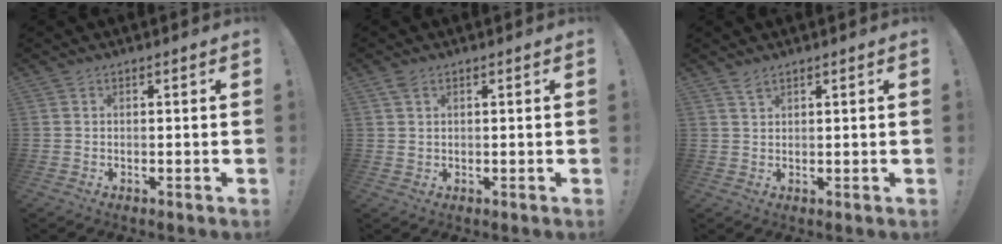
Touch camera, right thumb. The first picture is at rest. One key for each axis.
{"total": 2.2, "fx": 1.3, "fy": 1.2, "fz": 1.2, "tx": -0.026, "ty": 0.002, "tz": 0.025}
{"total": 2.3, "fx": 1.9, "fy": 0.4, "fz": 1.2, "tx": -0.017, "ty": -0.008, "tz": 0.034}